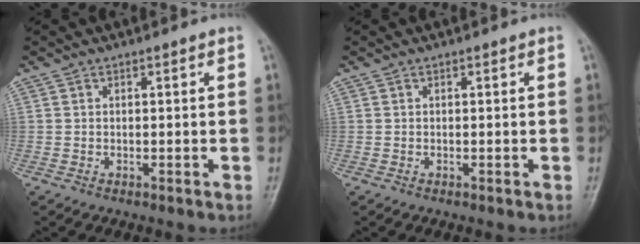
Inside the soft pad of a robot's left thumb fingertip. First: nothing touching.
{"total": 0.0}